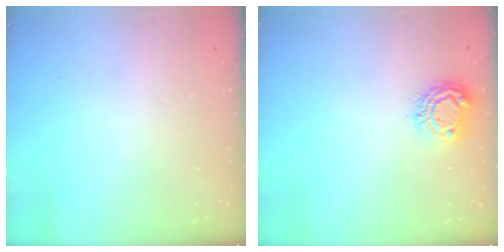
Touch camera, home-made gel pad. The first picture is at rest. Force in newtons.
{"total": 8.5, "press": 8.5, "slide": 0.7}